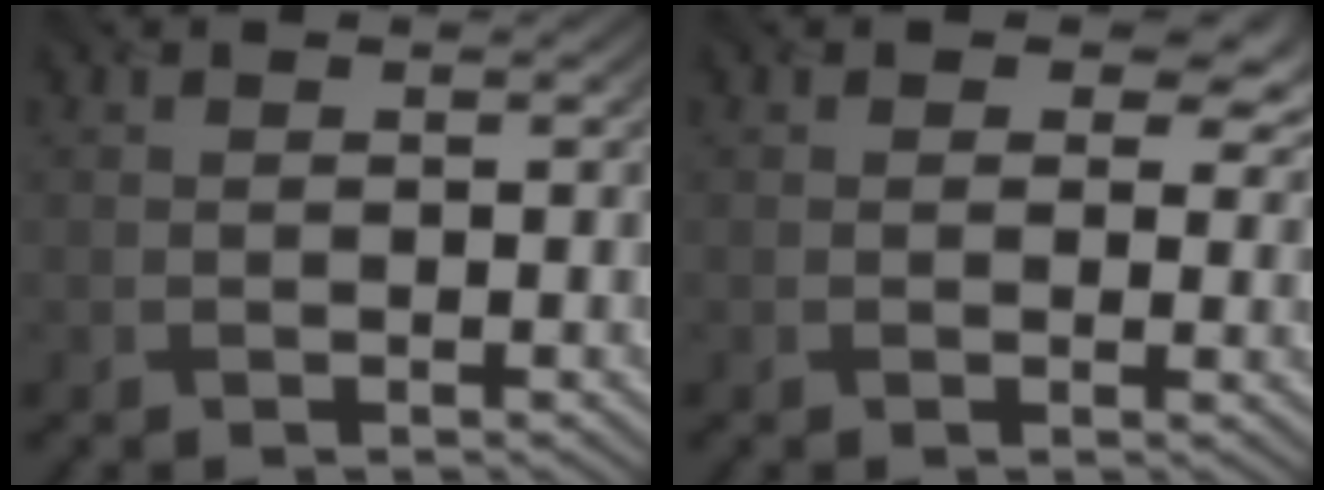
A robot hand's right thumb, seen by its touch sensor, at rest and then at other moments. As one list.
[{"total": 3.9, "force": [1.6, 2.6, 2.4], "torque": [-0.029, -0.010, 0.020]}]